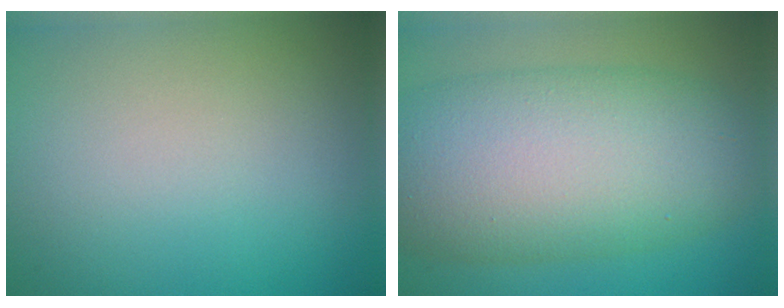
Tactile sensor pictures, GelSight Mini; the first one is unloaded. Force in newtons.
{"total": 12.3, "press": 12.3, "slide": 0.2}